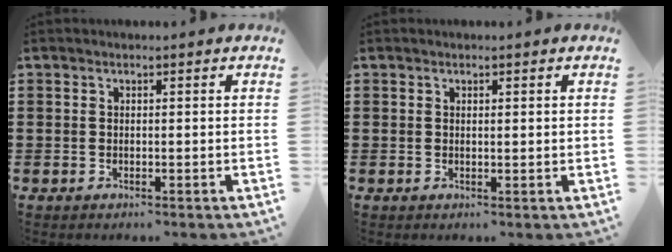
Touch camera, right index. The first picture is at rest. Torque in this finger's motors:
{"motor_torque": [-0.28, 0.10, -0.01, -0.01]}